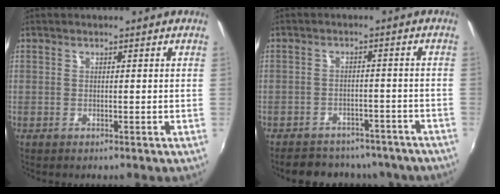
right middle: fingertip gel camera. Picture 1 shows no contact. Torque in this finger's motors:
{"motor_torque": [0.99, -1.15, 0.20, 0.03]}